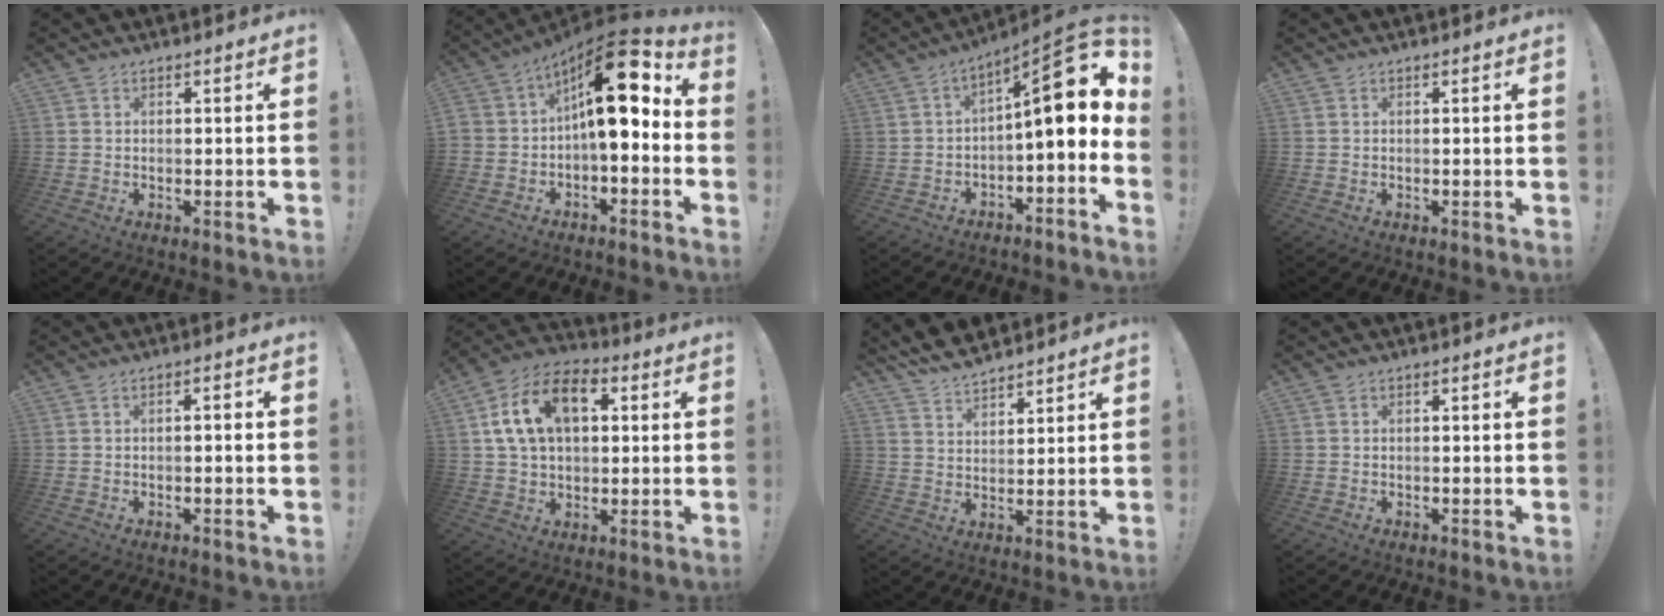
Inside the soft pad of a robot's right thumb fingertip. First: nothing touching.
{"total": 15.9, "force": [3.8, 7.7, 13.4], "torque": [-0.189, -0.013, 0.066]}
{"total": 14.7, "force": [3.1, 4.3, 13.7], "torque": [-0.185, -0.022, 0.047]}
{"total": 0.0}
{"total": 1.4, "force": [-0.8, 0.1, 1.1], "torque": [-0.018, 0.003, -0.015]}
{"total": 16.4, "force": [5.4, 10.7, 11.1], "torque": [-0.195, -0.006, 0.097]}
{"total": 7.2, "force": [6.6, 2.4, 1.6], "torque": [-0.039, -0.042, 0.127]}
{"total": 0.0}